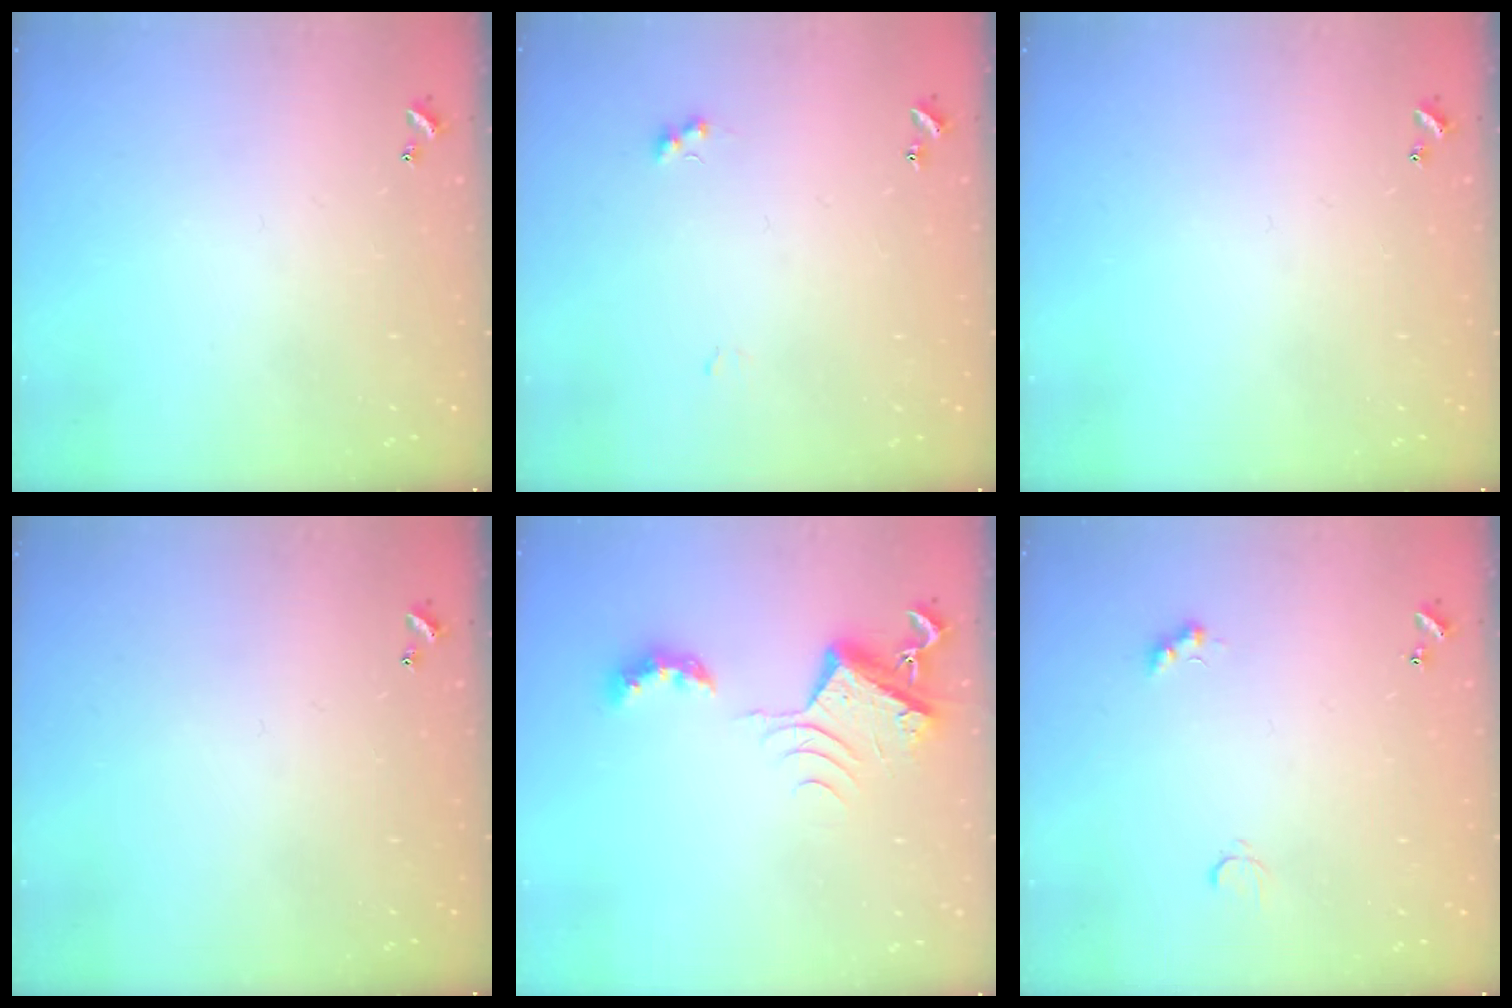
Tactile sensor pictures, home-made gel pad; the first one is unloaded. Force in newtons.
{"total": 3.9, "press": 3.9, "slide": 0.7}
{"total": 0.0}
{"total": 0.0}
{"total": 7.4, "press": 7.4, "slide": 0.7}
{"total": 1.7, "press": 1.5, "slide": 0.6}